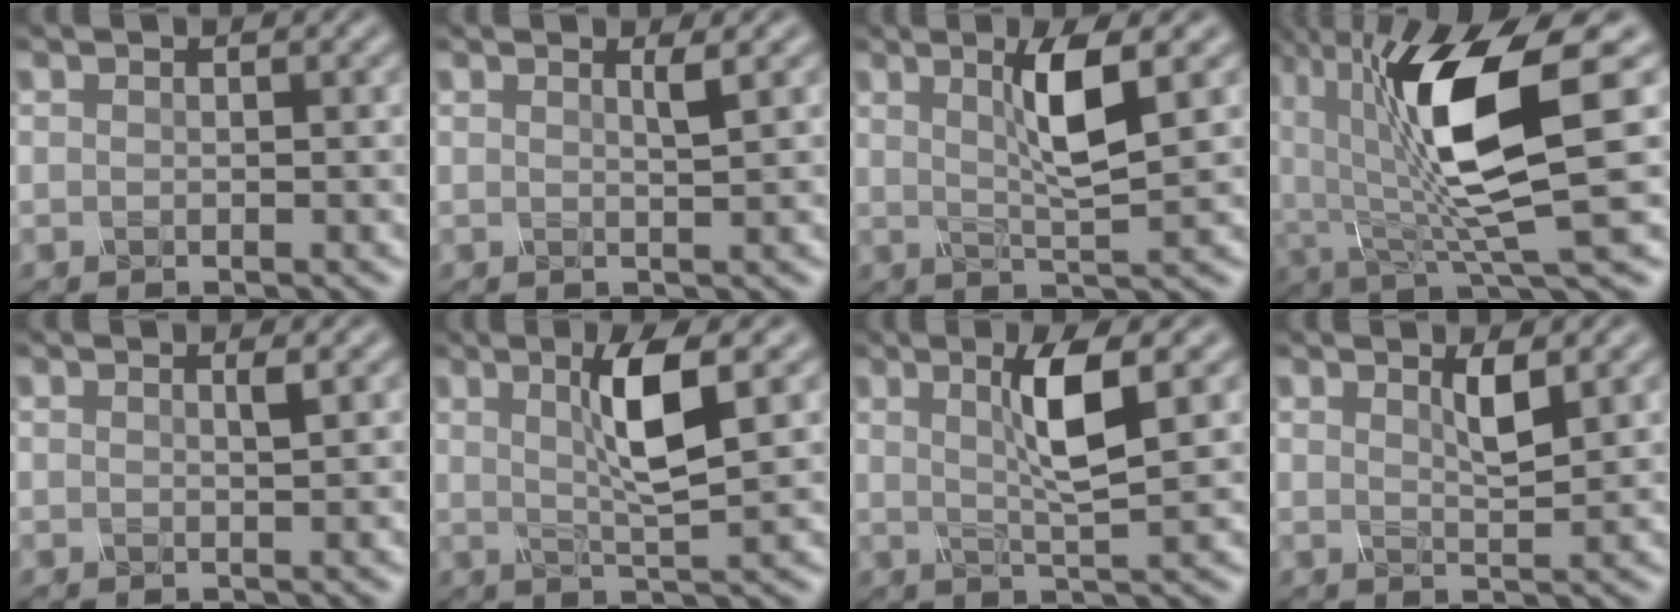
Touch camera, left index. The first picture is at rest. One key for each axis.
{"total": 1.1, "fx": 0.5, "fy": 0.2, "fz": 0.9, "tx": -0.008, "ty": -0.003, "tz": 0.003}
{"total": 4.3, "fx": 1.2, "fy": 0.6, "fz": 4.1, "tx": -0.076, "ty": -0.007, "tz": 0.024}
{"total": 11.0, "fx": 1.5, "fy": 2.8, "fz": 10.5, "tx": -0.185, "ty": -0.011, "tz": 0.029}
{"total": 0.7, "fx": 0.3, "fy": 0.1, "fz": 0.6, "tx": -0.007, "ty": -0.003, "tz": 0.002}
{"total": 4.8, "fx": 1.1, "fy": 0.6, "fz": 4.7, "tx": -0.090, "ty": -0.003, "tz": 0.023}
{"total": 4.3, "fx": 1.0, "fy": 0.5, "fz": 4.2, "tx": -0.079, "ty": -0.004, "tz": 0.020}
{"total": 2.0, "fx": 1.0, "fy": 0.4, "fz": 1.7, "tx": -0.028, "ty": -0.006, "tz": 0.016}